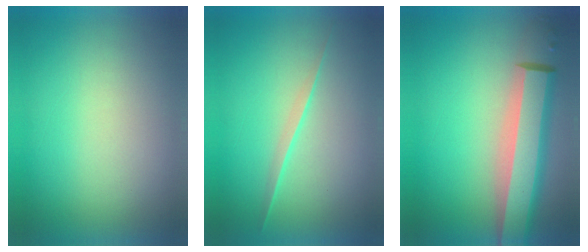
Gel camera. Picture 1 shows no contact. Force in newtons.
{"total": 2.2}
{"total": 8.1}